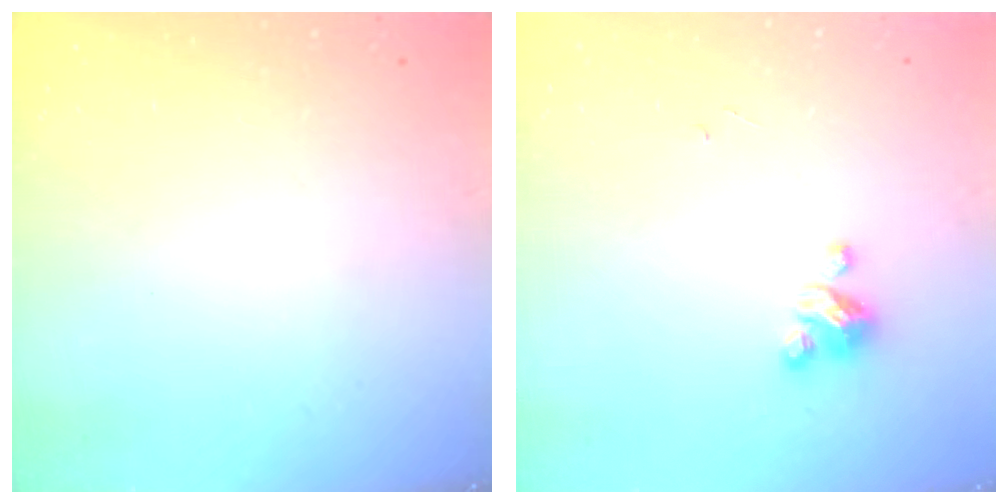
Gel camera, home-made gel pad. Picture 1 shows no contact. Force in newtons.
{"total": 3.9, "press": 3.9, "slide": 0.2}